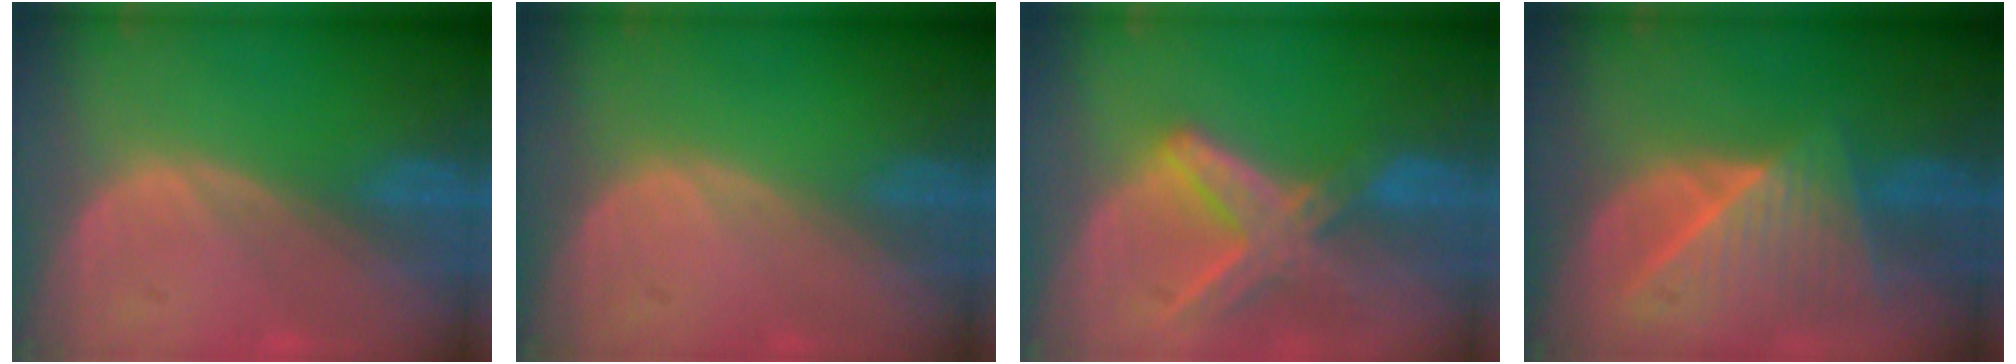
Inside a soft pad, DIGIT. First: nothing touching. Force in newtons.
{"total": 0.0}
{"total": 8.2, "press": 7.1, "slide": 4.1}
{"total": 8.3, "press": 7.5, "slide": 3.5}